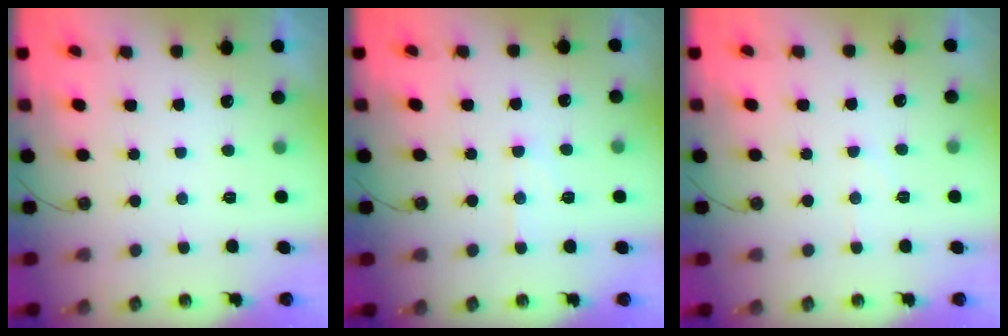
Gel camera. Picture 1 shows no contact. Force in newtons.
{"total": 5.6, "press": 5.6, "slide": 0.4}
{"total": 5.1, "press": 5.0, "slide": 0.8}